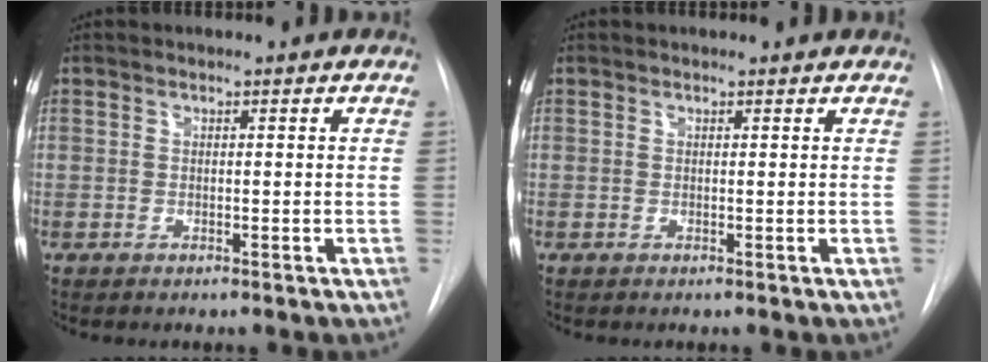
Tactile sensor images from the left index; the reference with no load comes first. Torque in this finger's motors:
{"motor_torque": [0.12, -0.05, -0.13, 0.02]}